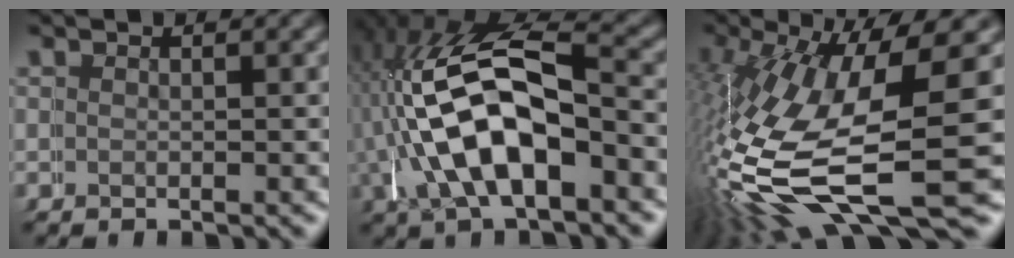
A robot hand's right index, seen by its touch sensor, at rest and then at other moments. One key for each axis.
{"total": 11.3, "fx": 0.1, "fy": 7.4, "fz": 8.5, "tx": -0.184, "ty": -0.011, "tz": 0.004}
{"total": 11.4, "fx": -1.8, "fy": 5.6, "fz": 9.8, "tx": -0.201, "ty": -0.039, "tz": -0.003}